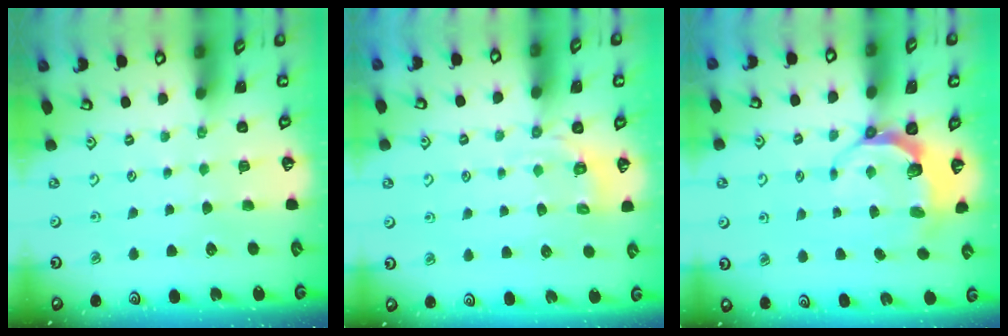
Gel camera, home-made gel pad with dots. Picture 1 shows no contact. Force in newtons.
{"total": 3.8, "press": 3.2, "slide": 2.1}
{"total": 6.6, "press": 5.3, "slide": 3.9}